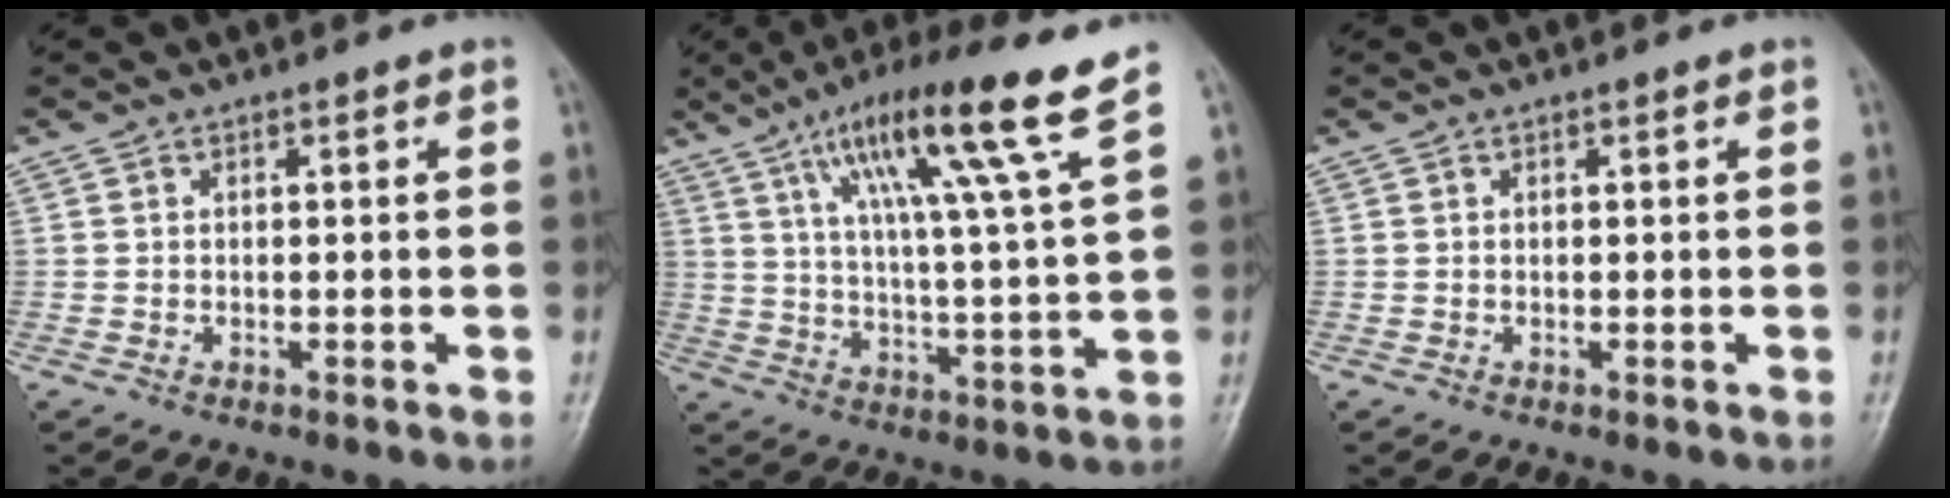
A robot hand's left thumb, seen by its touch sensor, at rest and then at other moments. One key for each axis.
{"total": 16.3, "fx": 9.6, "fy": -0.2, "fz": 13.2, "tx": -0.216, "ty": -0.038, "tz": 0.155}
{"total": 0.0}